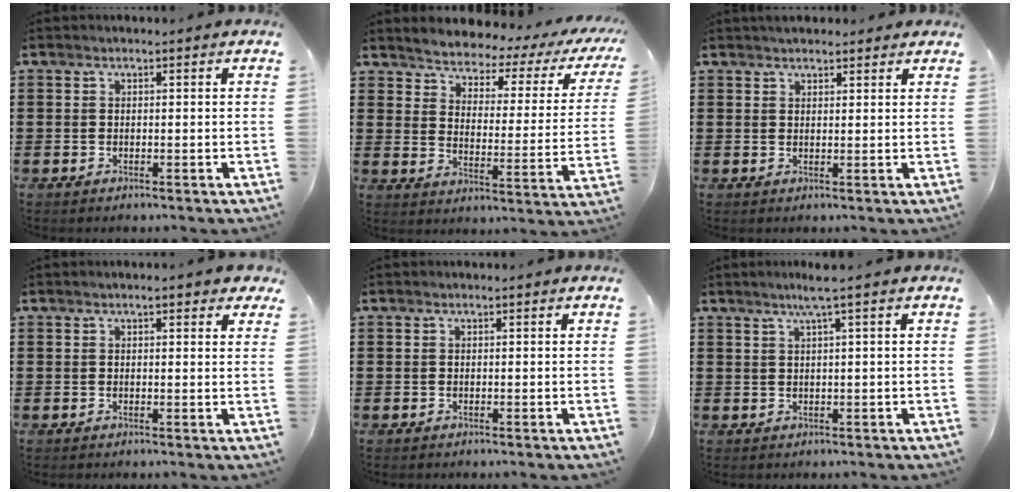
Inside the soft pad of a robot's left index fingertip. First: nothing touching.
{"total": 2.8, "force": [2.8, 0.4, 0.3], "torque": [-0.031, -0.031, 0.036]}
{"total": 1.9, "force": [1.8, 0.6, 0.3], "torque": [-0.009, 0.004, 0.035]}
{"total": 2.0, "force": [1.4, 0.4, 1.4], "torque": [-0.031, 0.005, 0.025]}
{"total": 0.0}
{"total": 2.6, "force": [1.4, -0.4, 2.2], "torque": [-0.042, -0.002, 0.023]}